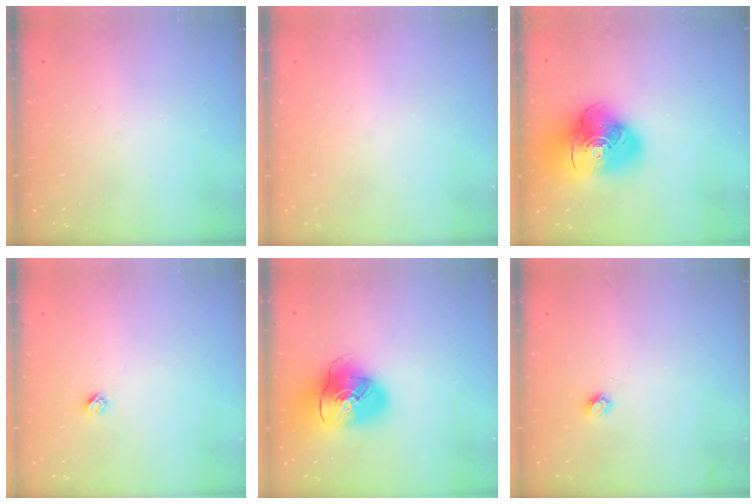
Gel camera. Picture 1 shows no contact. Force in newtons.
{"total": 0.7, "press": 0.7, "slide": 0.3}
{"total": 18.0, "press": 17.8, "slide": 2.4}
{"total": 2.4, "press": 2.4, "slide": 0.2}
{"total": 16.2, "press": 16.0, "slide": 2.6}
{"total": 3.7, "press": 3.7, "slide": 0.4}